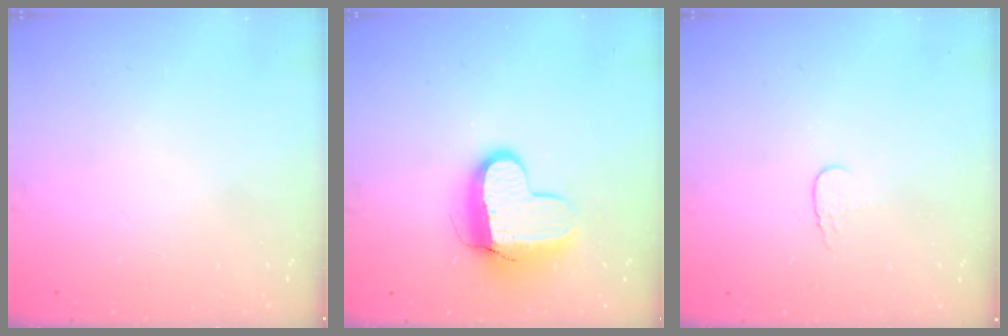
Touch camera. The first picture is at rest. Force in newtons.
{"total": 10.5, "press": 10.4, "slide": 0.8}
{"total": 3.8, "press": 3.8, "slide": 0.4}